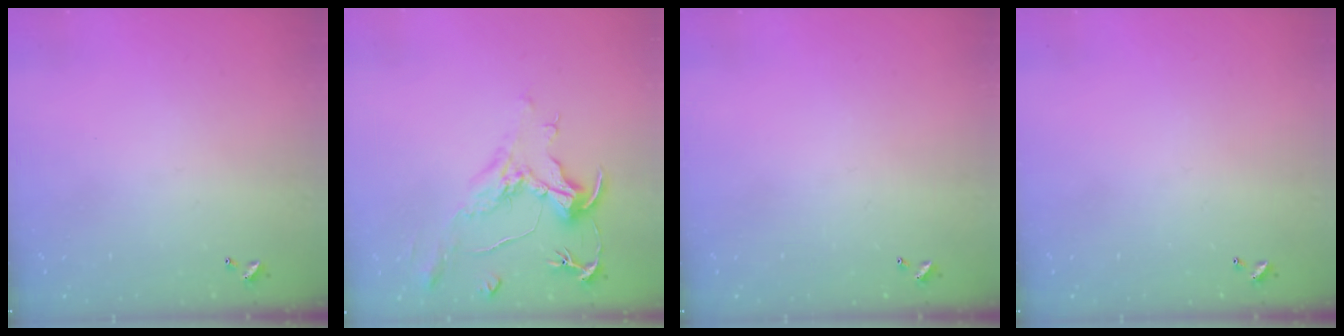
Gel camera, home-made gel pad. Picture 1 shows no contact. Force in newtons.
{"total": 2.2, "press": 1.7, "slide": 1.3}
{"total": 0.0}
{"total": 0.0}